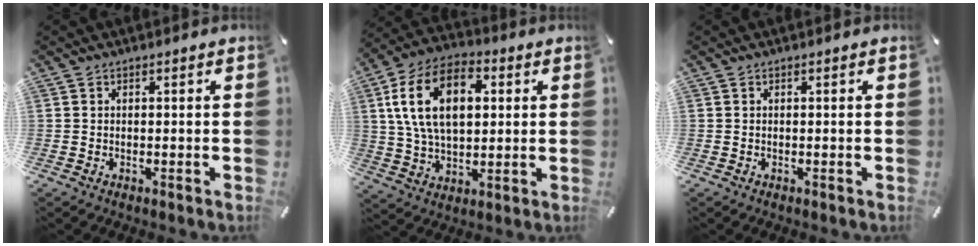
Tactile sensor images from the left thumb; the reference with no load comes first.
{"total": 16.8, "force": [4.1, 10.7, 12.3], "torque": [-0.263, 0.012, 0.069]}
{"total": 0.0}